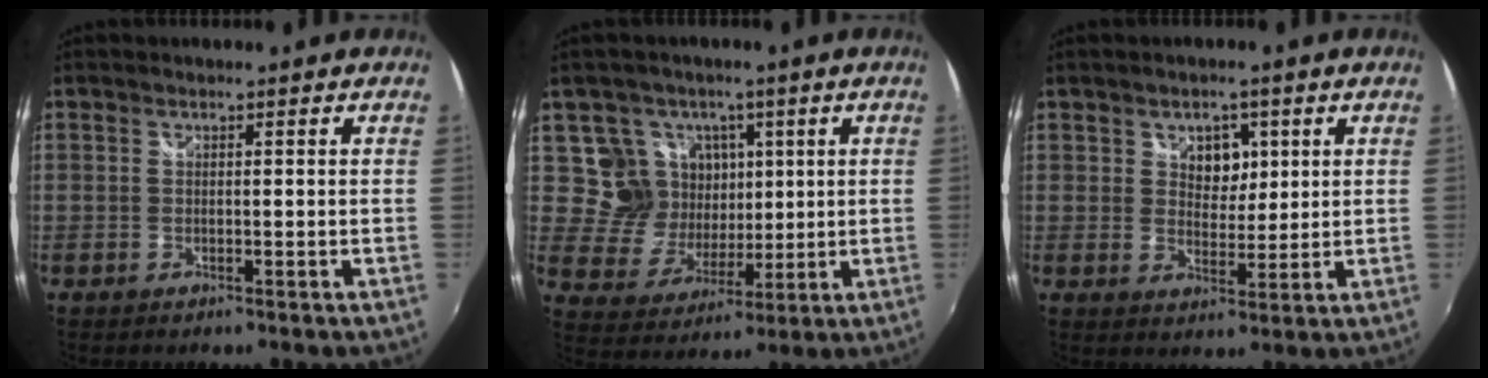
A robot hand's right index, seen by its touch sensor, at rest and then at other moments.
{"total": 10.2, "force": [3.7, 9.3, 2.3], "torque": [-0.061, 0.002, 0.074]}
{"total": 5.0, "force": [1.9, 3.7, 2.8], "torque": [-0.034, 0.003, 0.033]}